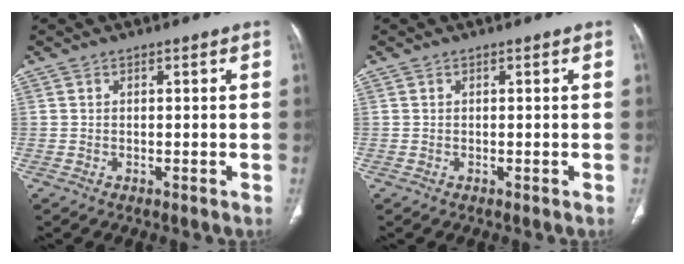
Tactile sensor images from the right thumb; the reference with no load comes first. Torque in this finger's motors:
{"motor_torque": [-0.08, 0.08, -0.11, 0.11, 0.00]}